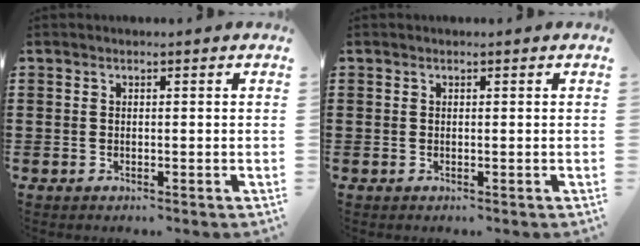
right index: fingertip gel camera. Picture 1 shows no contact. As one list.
[{"total": 0.0}]